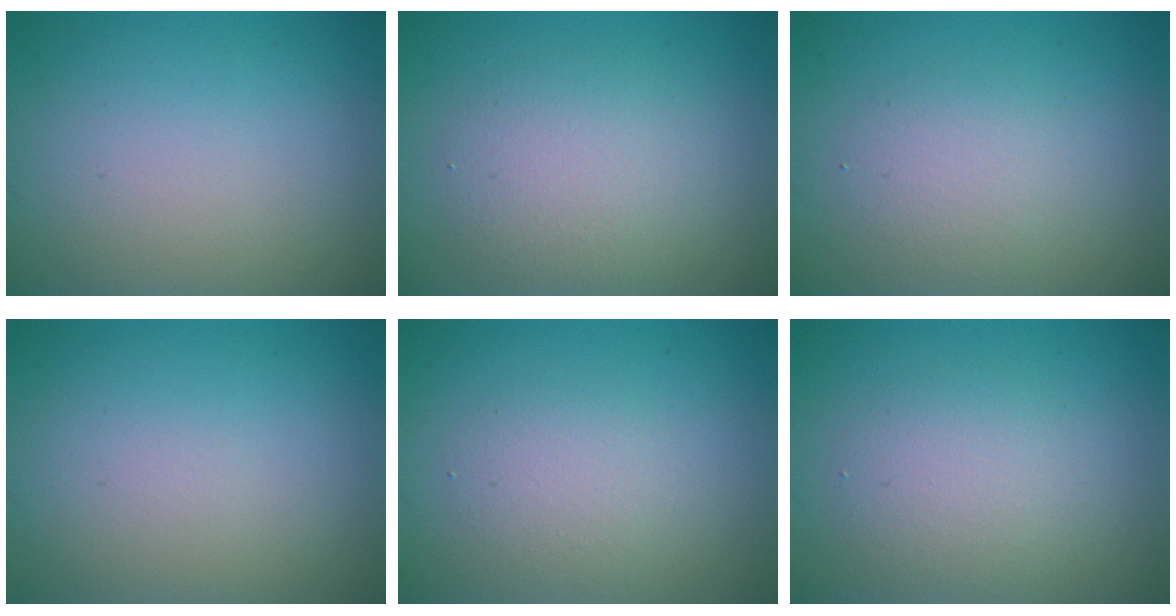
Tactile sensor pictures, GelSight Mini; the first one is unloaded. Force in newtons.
{"total": 3.8, "press": 3.8, "slide": 0.1}
{"total": 2.5, "press": 2.5, "slide": 0.1}
{"total": 0.0}
{"total": 2.3, "press": 2.3, "slide": 0.1}
{"total": 2.9, "press": 2.9, "slide": 0.2}